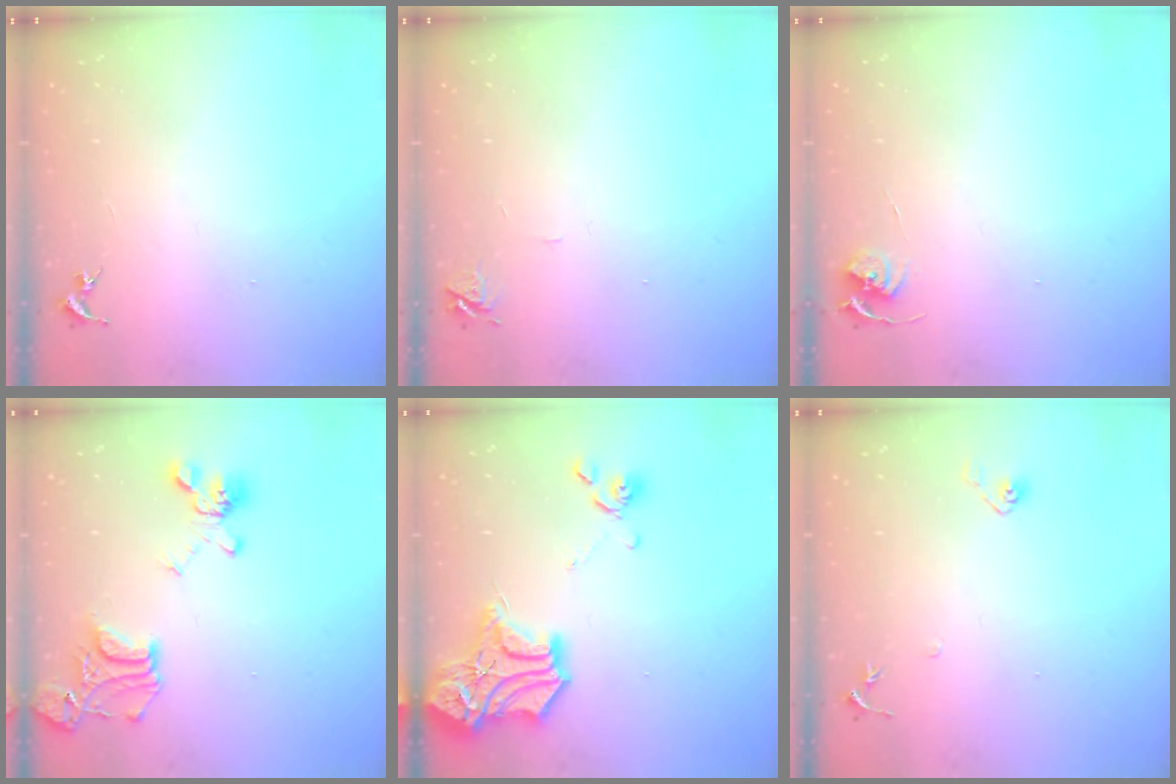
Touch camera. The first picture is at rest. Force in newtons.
{"total": 5.8, "press": 5.8, "slide": 0.7}
{"total": 5.3, "press": 5.2, "slide": 0.6}
{"total": 18.3, "press": 18.2, "slide": 1.7}
{"total": 19.5, "press": 19.4, "slide": 2.1}
{"total": 4.8, "press": 4.7, "slide": 1.0}